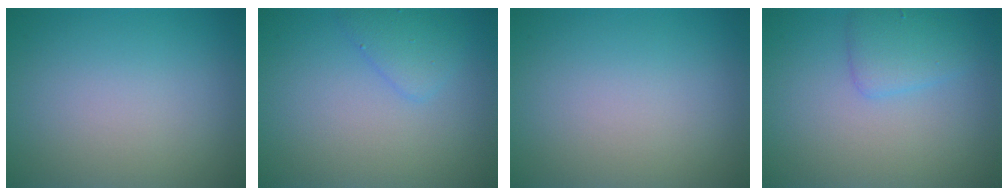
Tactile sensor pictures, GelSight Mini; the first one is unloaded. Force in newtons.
{"total": 1.9, "press": 1.9, "slide": 0.0}
{"total": 0.0}
{"total": 2.4, "press": 2.4, "slide": 0.0}